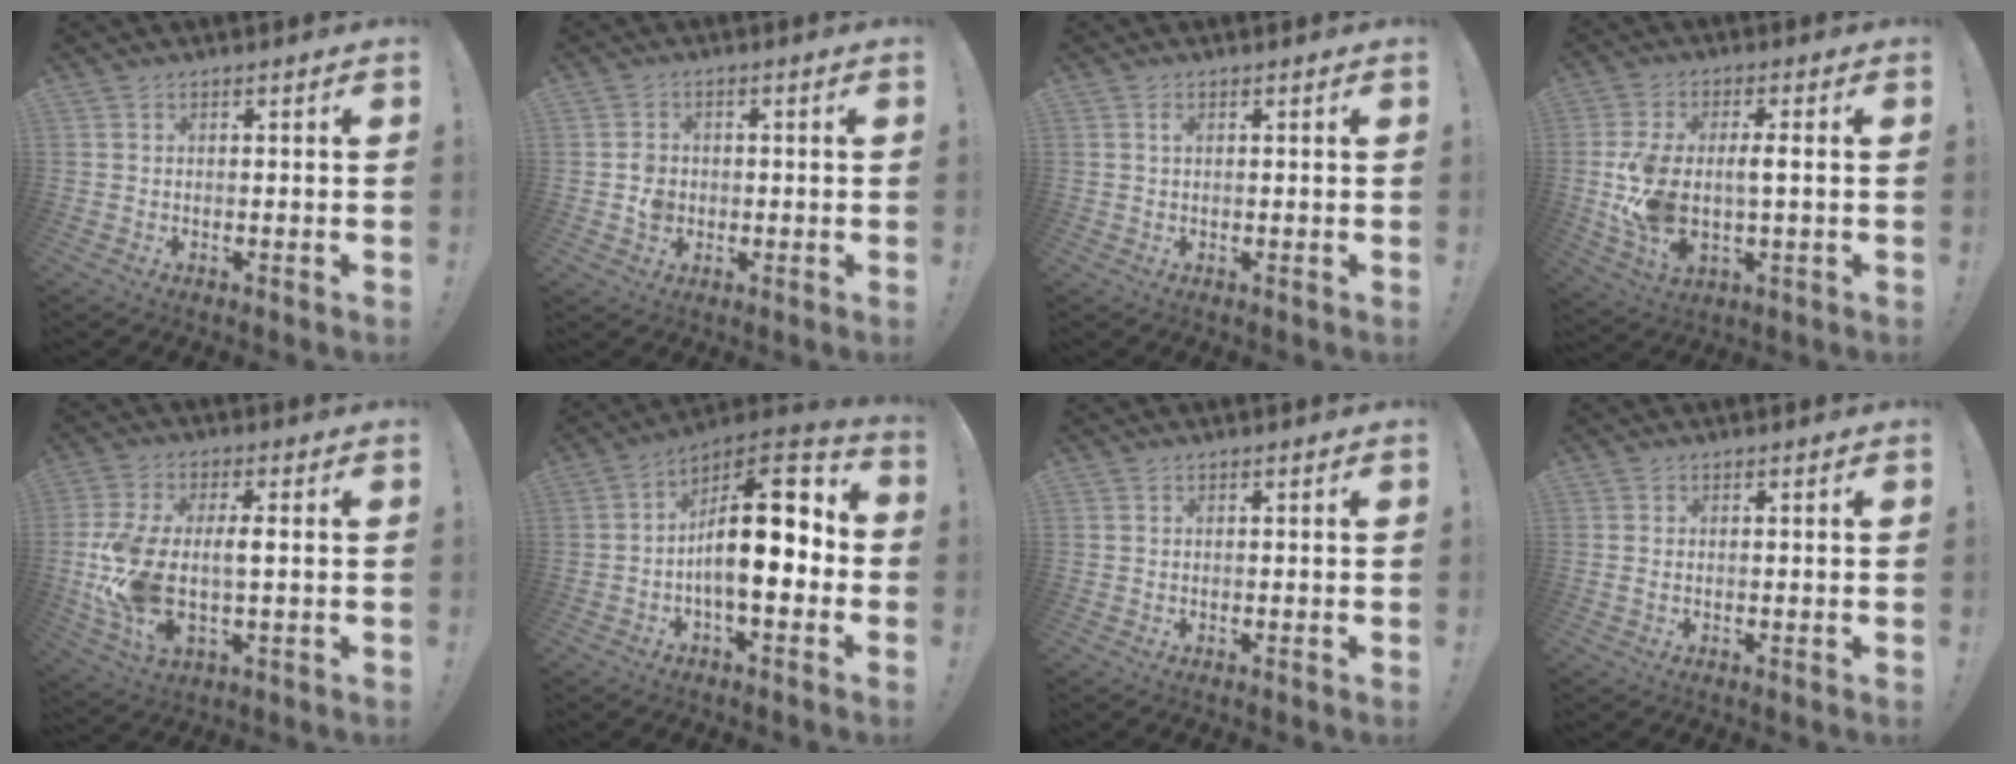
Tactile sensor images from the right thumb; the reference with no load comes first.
{"total": 4.5, "force": [-1.0, 4.0, 2.0], "torque": [-0.022, 0.008, -0.016]}
{"total": 0.9, "force": [0.2, 0.6, 0.7], "torque": [-0.006, 0.000, 0.002]}
{"total": 11.5, "force": [-0.4, 5.9, 9.9], "torque": [-0.213, -0.006, -0.008]}
{"total": 13.7, "force": [-0.8, 6.6, 12.0], "torque": [-0.258, -0.007, -0.017]}
{"total": 18.0, "force": [-0.4, 8.0, 16.1], "torque": [-0.253, 0.001, -0.007]}
{"total": 0.0}
{"total": 0.6, "force": [0.2, 0.2, 0.5], "torque": [-0.008, 0.001, 0.003]}